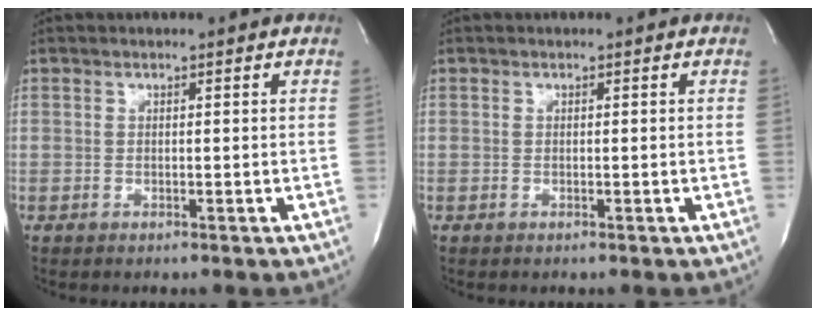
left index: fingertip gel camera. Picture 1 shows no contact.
{"total": 0.0}